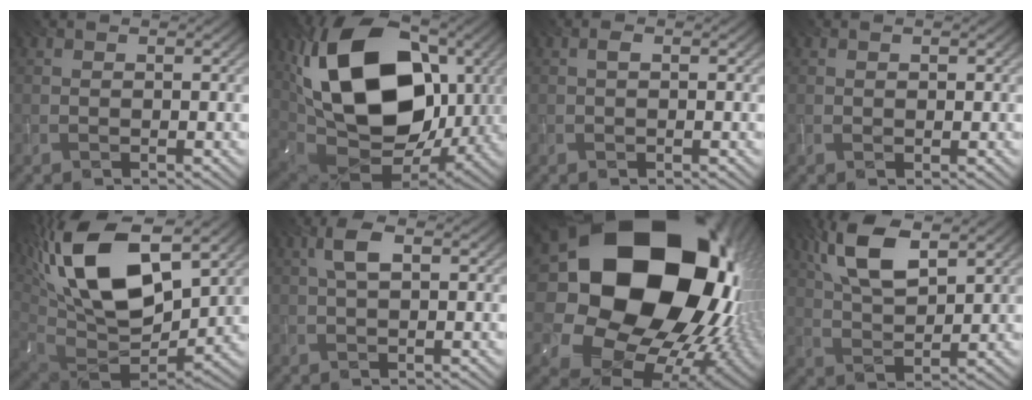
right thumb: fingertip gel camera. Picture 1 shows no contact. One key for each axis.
{"total": 19.9, "fx": 4.6, "fy": 12.9, "fz": 14.5, "tx": -0.280, "ty": 0.001, "tz": 0.085}
{"total": 0.7, "fx": 0.1, "fy": 0.3, "fz": 0.7, "tx": -0.015, "ty": 0.004, "tz": 0.002}
{"total": 0.6, "fx": 0.3, "fy": 0.4, "fz": 0.4, "tx": -0.008, "ty": 0.001, "tz": 0.004}
{"total": 19.9, "fx": 8.1, "fy": 9.6, "fz": 15.5, "tx": -0.314, "ty": 0.037, "tz": 0.131}
{"total": 3.4, "fx": 0.9, "fy": 1.3, "fz": 3.0, "tx": -0.066, "ty": 0.010, "tz": 0.017}
{"total": 25.3, "fx": 6.5, "fy": 19.9, "fz": 14.1, "tx": -0.331, "ty": -0.021, "tz": 0.144}
{"total": 9.7, "fx": 4.9, "fy": 4.0, "fz": 7.4, "tx": -0.166, "ty": 0.013, "tz": 0.100}